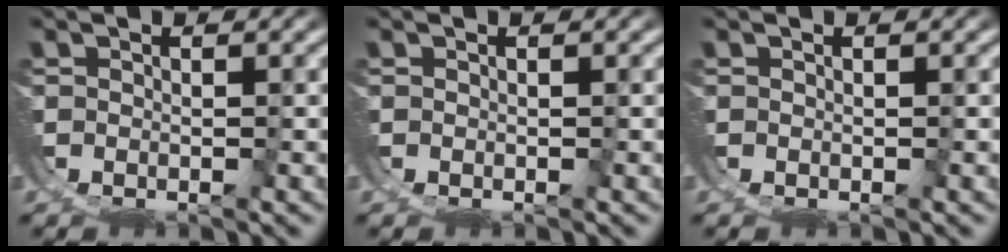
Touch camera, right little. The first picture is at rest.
{"total": 0.0}
{"total": 0.0}